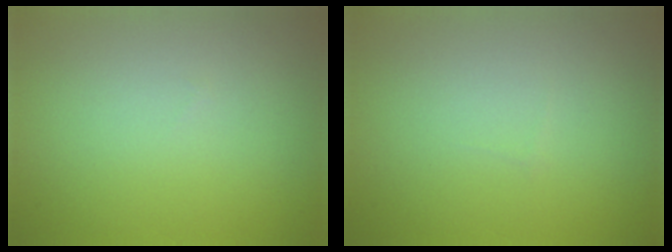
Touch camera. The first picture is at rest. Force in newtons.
{"total": 0.0}